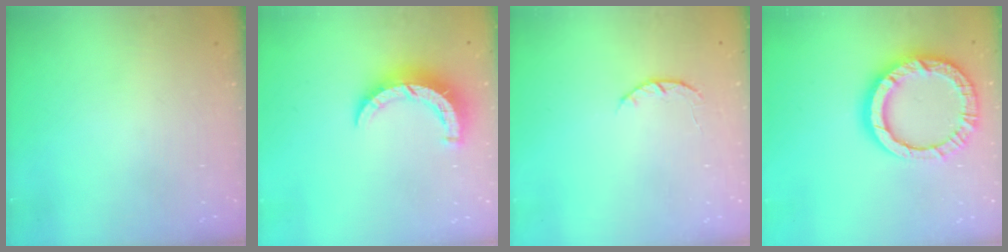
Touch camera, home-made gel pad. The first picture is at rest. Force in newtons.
{"total": 10.4, "press": 10.3, "slide": 0.7}
{"total": 3.7, "press": 3.7, "slide": 0.6}
{"total": 16.2, "press": 16.1, "slide": 1.6}